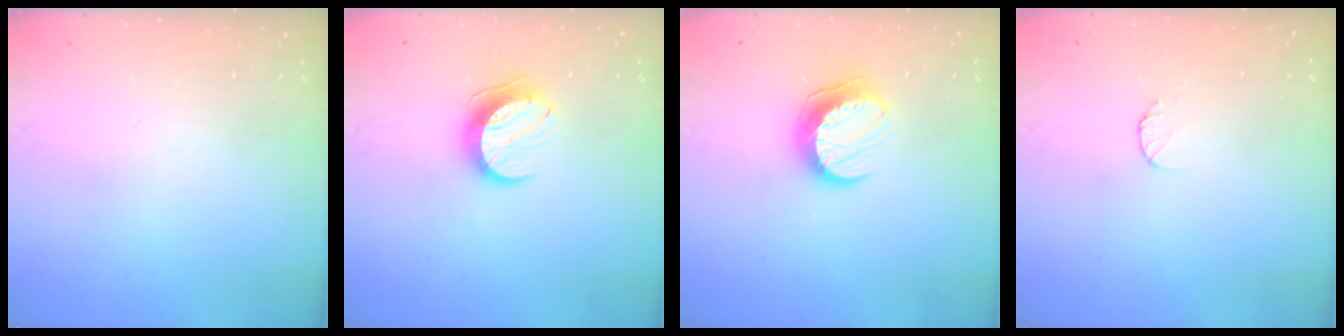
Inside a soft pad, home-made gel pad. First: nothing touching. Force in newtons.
{"total": 9.6, "press": 9.6, "slide": 0.3}
{"total": 10.3, "press": 10.3, "slide": 0.3}
{"total": 4.8, "press": 4.8, "slide": 0.5}